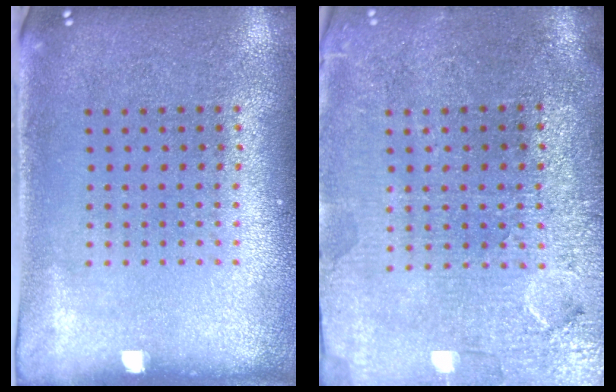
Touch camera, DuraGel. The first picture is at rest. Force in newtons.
{"total": 3.8, "press": 3.4, "slide": 1.6}